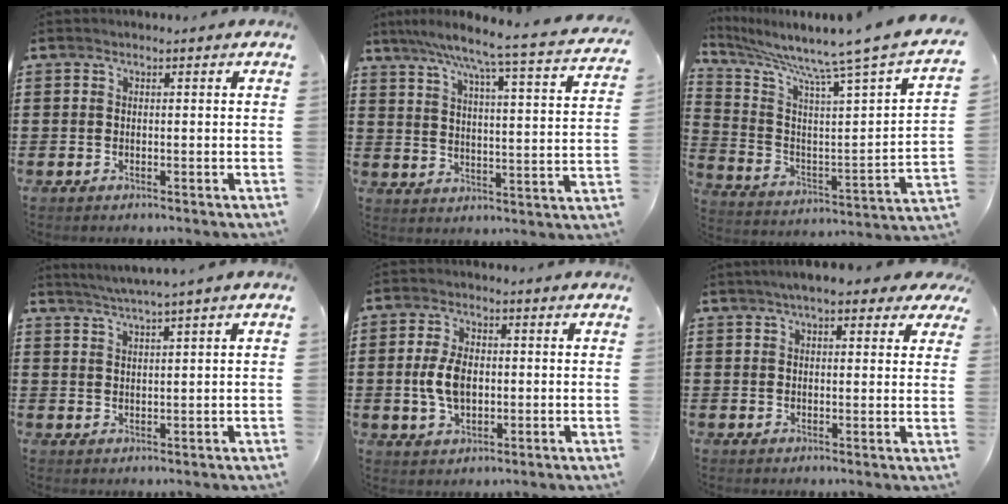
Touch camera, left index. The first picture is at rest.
{"total": 6.5, "force": [5.4, -0.9, 3.4], "torque": [-0.082, -0.050, 0.078]}
{"total": 7.0, "force": [6.0, -1.3, 3.4], "torque": [-0.091, -0.073, 0.082]}
{"total": 2.2, "force": [1.7, -0.8, 1.1], "torque": [-0.023, -0.005, 0.030]}
{"total": 6.0, "force": [-0.1, 3.6, 4.9], "torque": [-0.116, 0.004, -0.007]}
{"total": 5.2, "force": [4.0, 1.2, 3.2], "torque": [-0.065, 0.001, 0.069]}